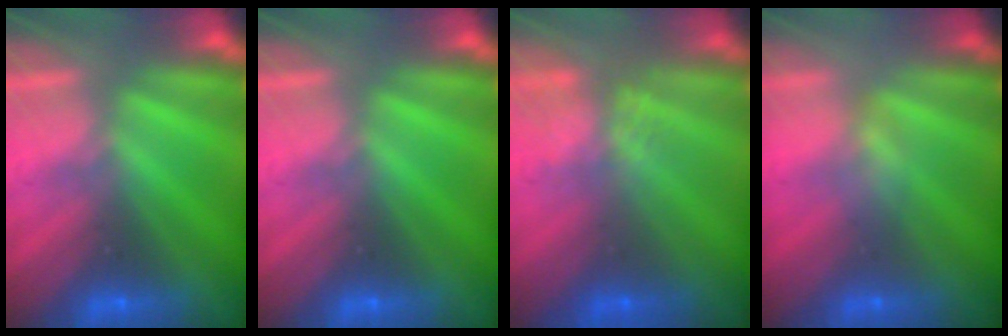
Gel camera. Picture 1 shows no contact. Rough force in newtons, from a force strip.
{"total": 0.0}
{"total": 3.8}
{"total": 2.4}